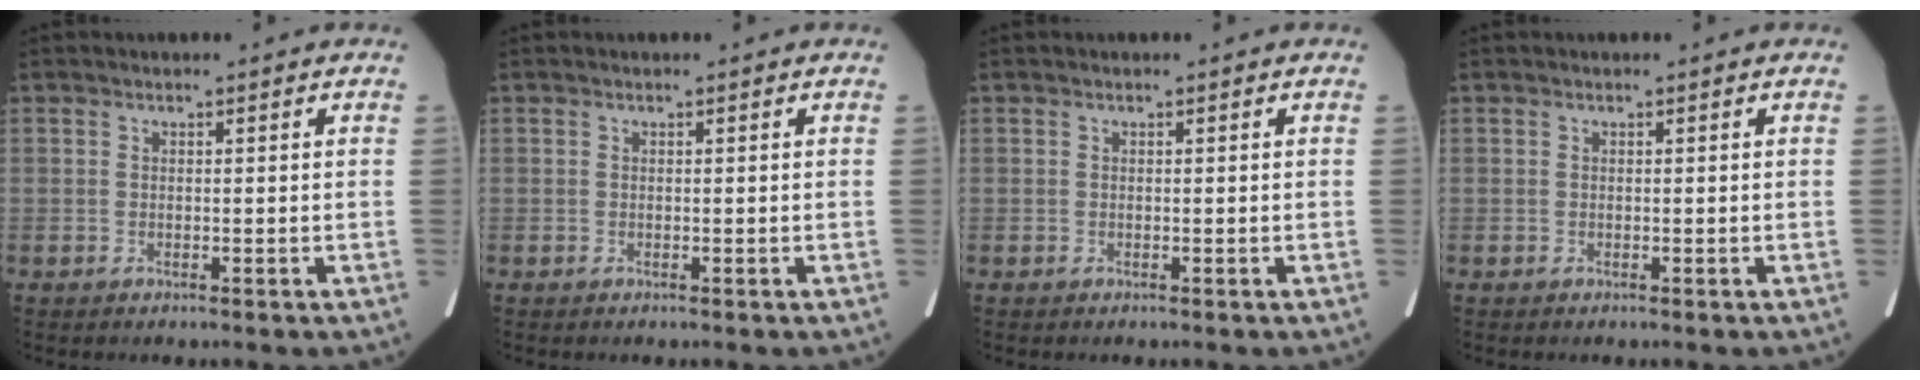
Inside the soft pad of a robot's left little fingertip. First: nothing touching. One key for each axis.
{"total": 0.0}
{"total": 0.0}
{"total": 0.0}